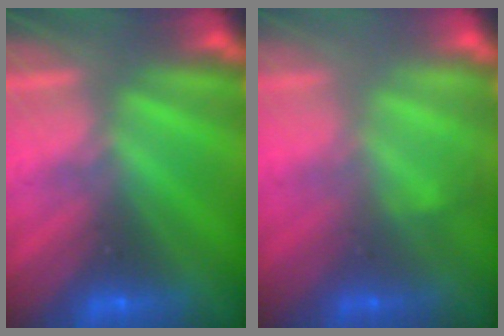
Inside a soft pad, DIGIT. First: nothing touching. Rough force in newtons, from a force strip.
{"total": 2.5}